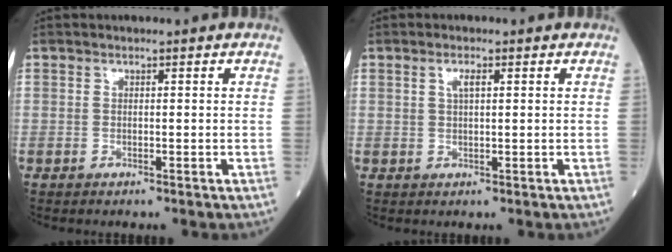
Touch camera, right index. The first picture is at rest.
{"total": 1.8, "force": [0.7, 0.4, 1.6], "torque": [-0.031, 0.002, 0.013]}